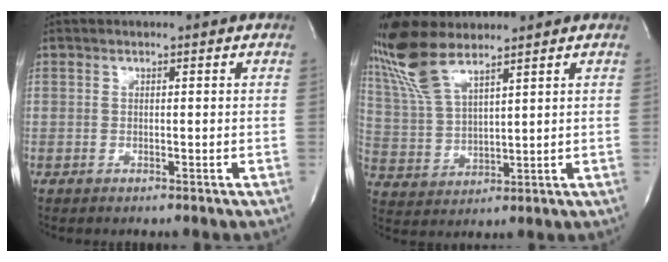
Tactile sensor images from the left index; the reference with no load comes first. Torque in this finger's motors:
{"motor_torque": [-0.16, 0.07, 0.10, 0.04]}